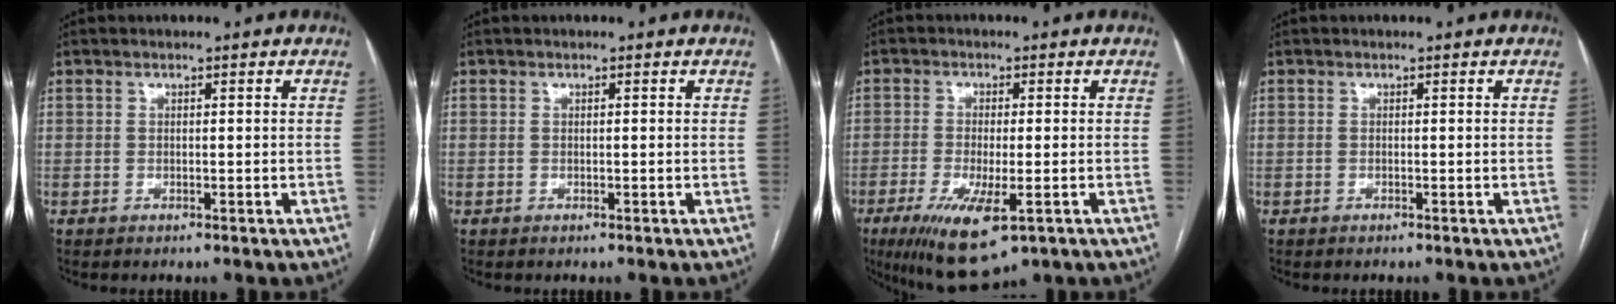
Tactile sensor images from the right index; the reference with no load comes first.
{"total": 0.0}
{"total": 10.1, "force": [-4.7, 2.8, 8.5], "torque": [-0.151, -0.026, -0.070]}
{"total": 0.0}